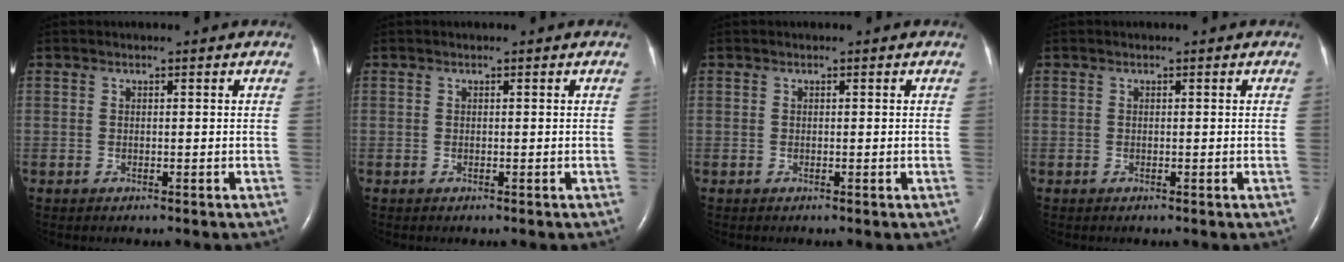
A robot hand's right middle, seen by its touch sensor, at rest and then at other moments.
{"total": 0.0}
{"total": 0.0}
{"total": 0.0}